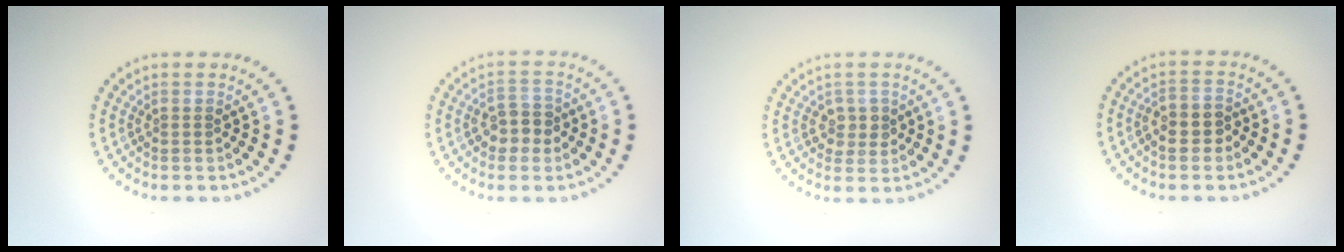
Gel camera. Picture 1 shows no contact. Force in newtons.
{"total": 2.7, "press": 2.7, "slide": 0.4}
{"total": 1.8, "press": 1.7, "slide": 0.4}
{"total": 2.6, "press": 2.5, "slide": 0.7}